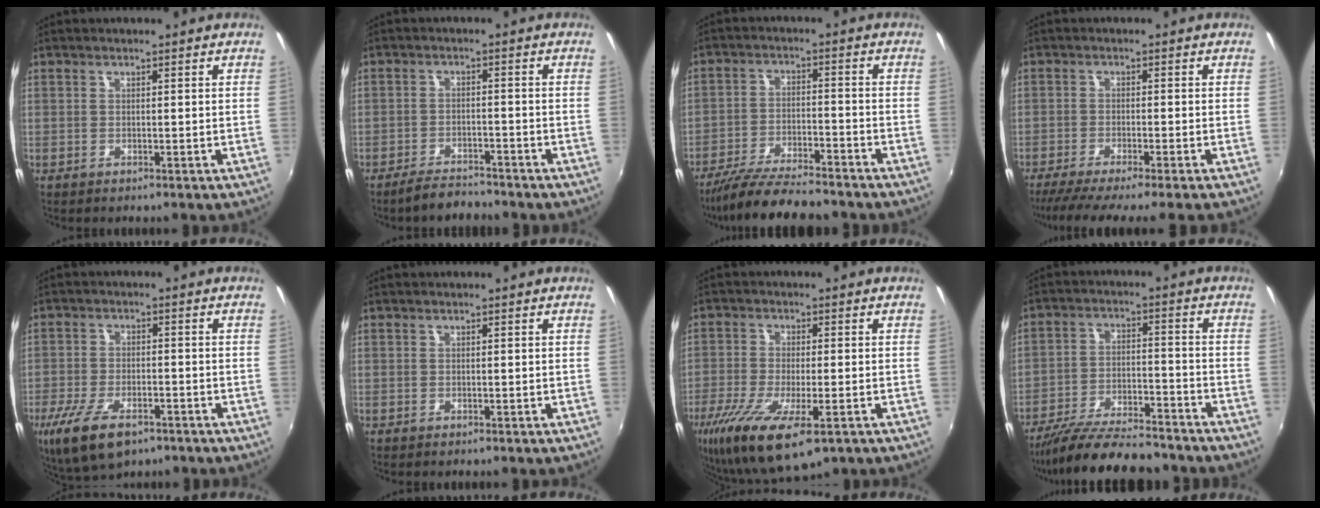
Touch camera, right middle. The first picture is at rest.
{"total": 4.9, "force": [-4.5, 1.2, 1.5], "torque": [-0.045, -0.003, -0.075]}
{"total": 12.9, "force": [-11.4, 2.2, 5.7], "torque": [-0.134, -0.025, -0.196]}
{"total": 7.7, "force": [-6.4, -1.2, 4.0], "torque": [-0.084, -0.030, -0.108]}
{"total": 12.1, "force": [-7.3, 5.2, 8.1], "torque": [-0.187, -0.039, -0.129]}
{"total": 0.0}
{"total": 17.2, "force": [-9.2, 5.8, 13.4], "torque": [-0.278, -0.068, -0.155]}
{"total": 16.7, "force": [-14.5, 3.6, 7.5], "torque": [-0.156, -0.026, -0.234]}